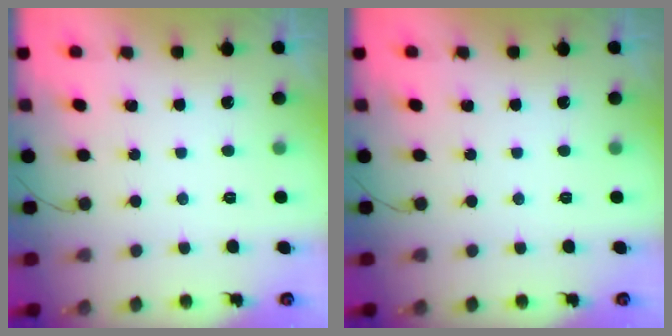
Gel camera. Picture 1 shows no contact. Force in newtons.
{"total": 0.0}